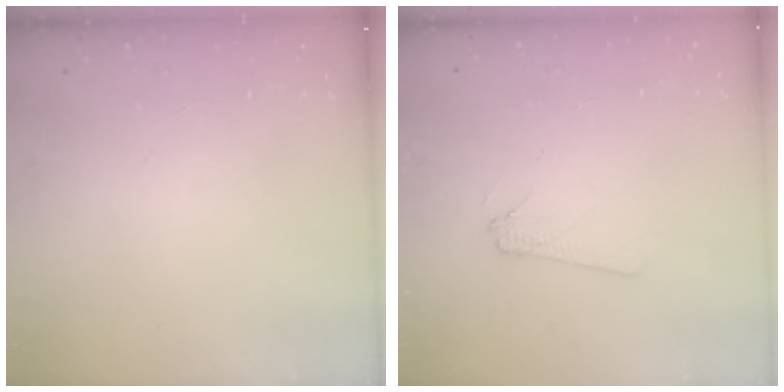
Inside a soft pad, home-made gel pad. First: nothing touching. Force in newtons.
{"total": 3.0, "press": 3.0, "slide": 0.4}